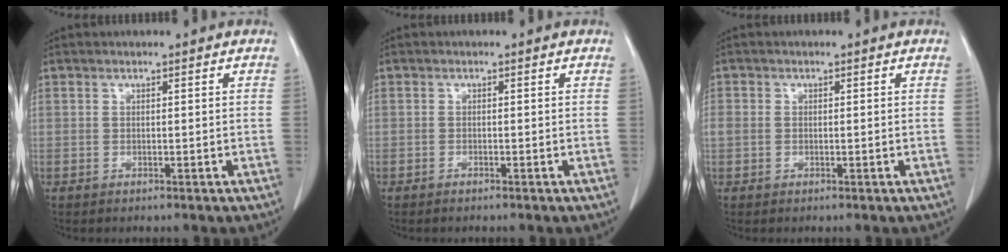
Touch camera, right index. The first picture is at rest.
{"total": 0.5, "force": [-0.5, 0.0, 0.2], "torque": [-0.008, -0.002, -0.009]}
{"total": 1.6, "force": [0.0, 1.4, 0.9], "torque": [-0.029, 0.015, 0.003]}